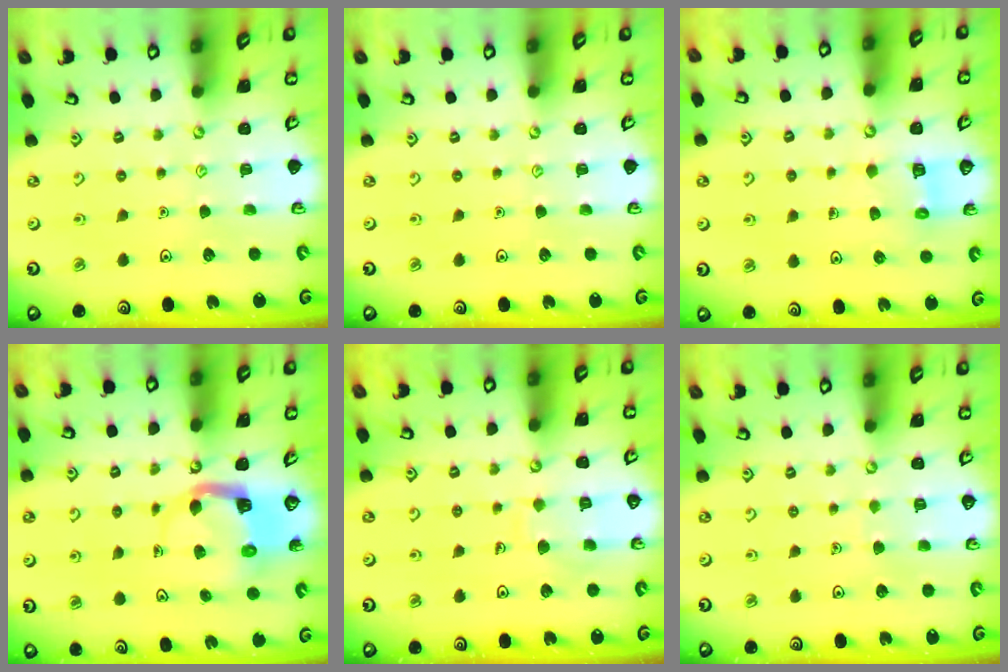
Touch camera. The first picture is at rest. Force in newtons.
{"total": 0.0}
{"total": 5.7, "press": 5.7, "slide": 0.3}
{"total": 4.7, "press": 4.7, "slide": 0.5}
{"total": 6.9, "press": 6.9, "slide": 0.7}
{"total": 2.4, "press": 2.4, "slide": 0.2}